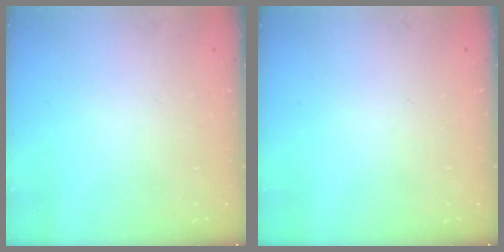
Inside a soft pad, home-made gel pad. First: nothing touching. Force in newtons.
{"total": 0.0}